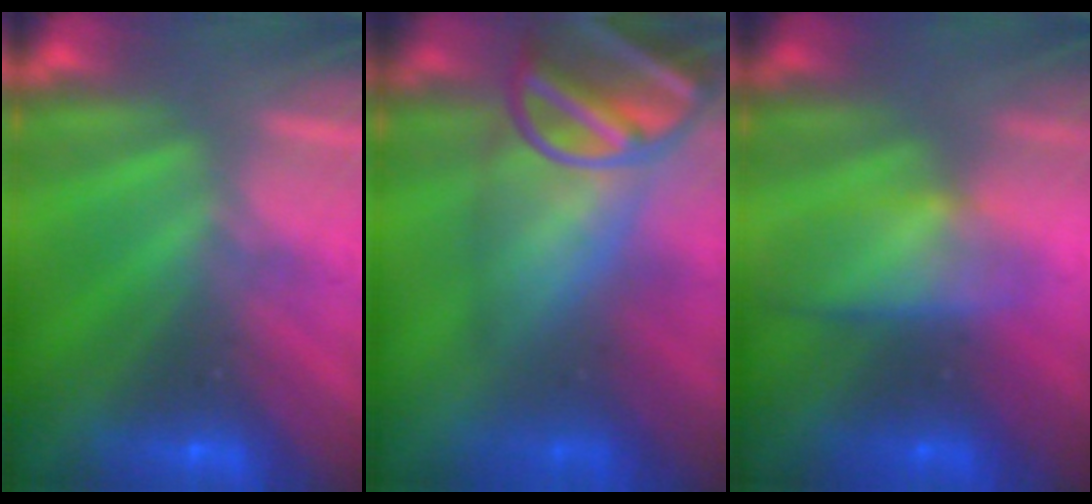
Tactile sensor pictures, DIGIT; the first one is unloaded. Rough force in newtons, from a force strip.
{"total": 6.9}
{"total": 2.9}